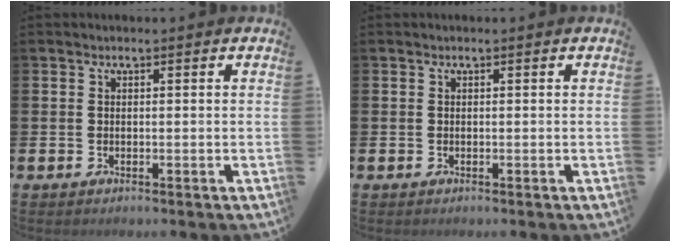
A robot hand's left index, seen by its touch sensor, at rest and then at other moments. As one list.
[{"total": 0.0}]